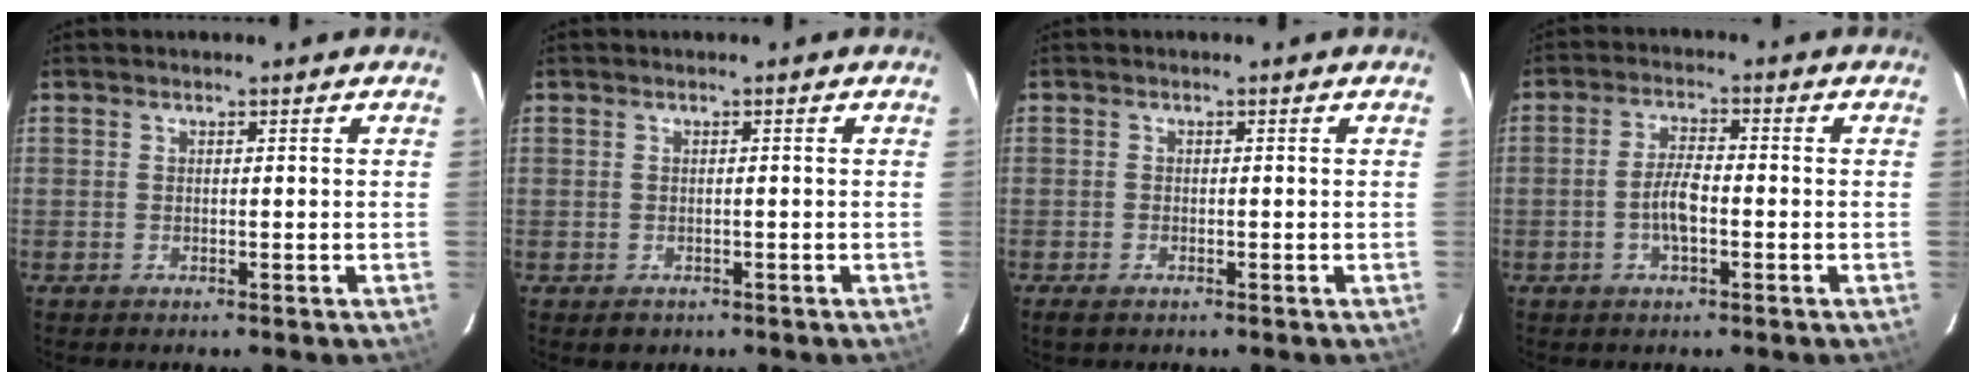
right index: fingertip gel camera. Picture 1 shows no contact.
{"total": 1.9, "force": [-0.8, 1.7, 0.3], "torque": [-0.006, 0.000, -0.006]}
{"total": 1.8, "force": [-1.2, 0.9, 0.9], "torque": [-0.017, -0.004, -0.023]}
{"total": 7.2, "force": [-1.4, 2.6, 6.6], "torque": [-0.134, 0.005, -0.027]}